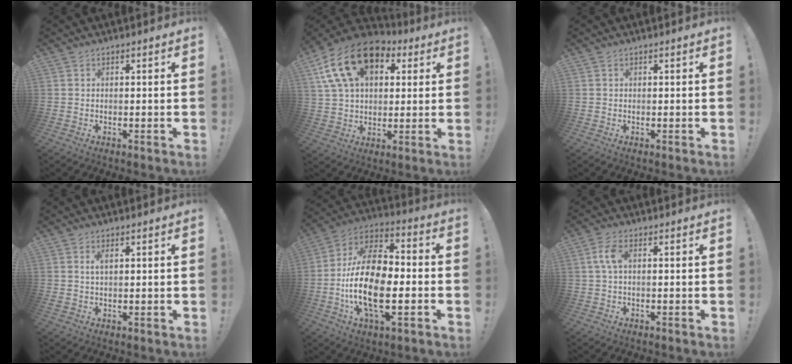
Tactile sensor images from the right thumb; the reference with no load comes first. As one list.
[{"total": 19.8, "force": [8.7, 12.7, 12.5], "torque": [-0.214, -0.029, 0.157]}, {"total": 0.0}, {"total": 2.1, "force": [0.9, 0.6, 1.7], "torque": [-0.024, -0.005, 0.014]}, {"total": 22.4, "force": [-4.3, 11.5, 18.7], "torque": [-0.358, 0.015, -0.071]}, {"total": 4.8, "force": [0.7, 2.2, 4.3], "torque": [-0.082, 0.005, 0.011]}]